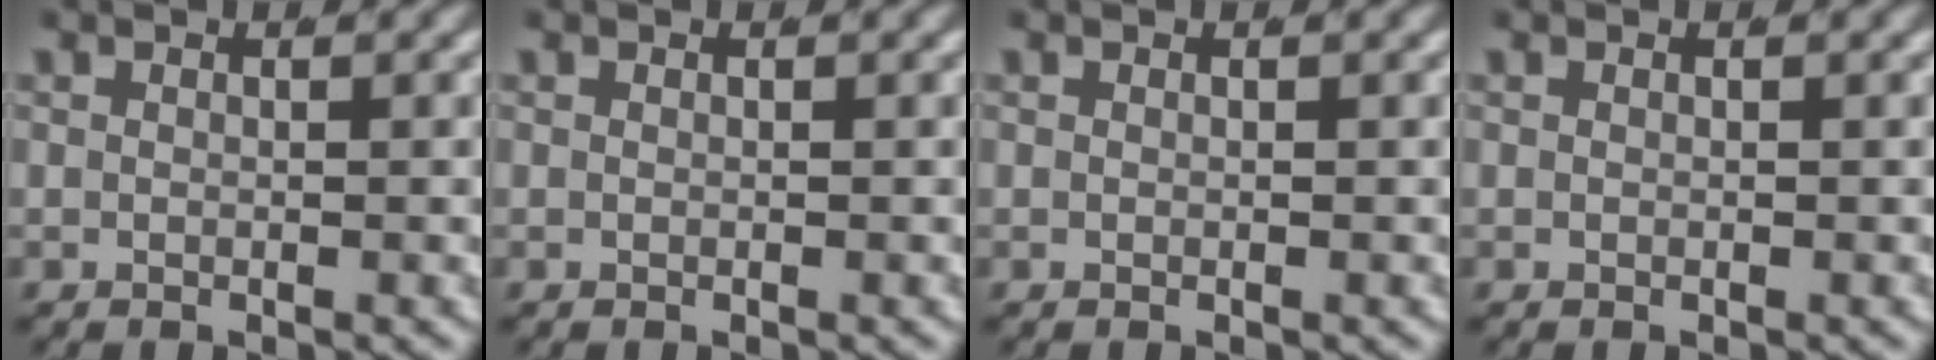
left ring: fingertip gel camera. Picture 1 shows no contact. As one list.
[{"total": 0.0}, {"total": 0.0}, {"total": 0.0}]